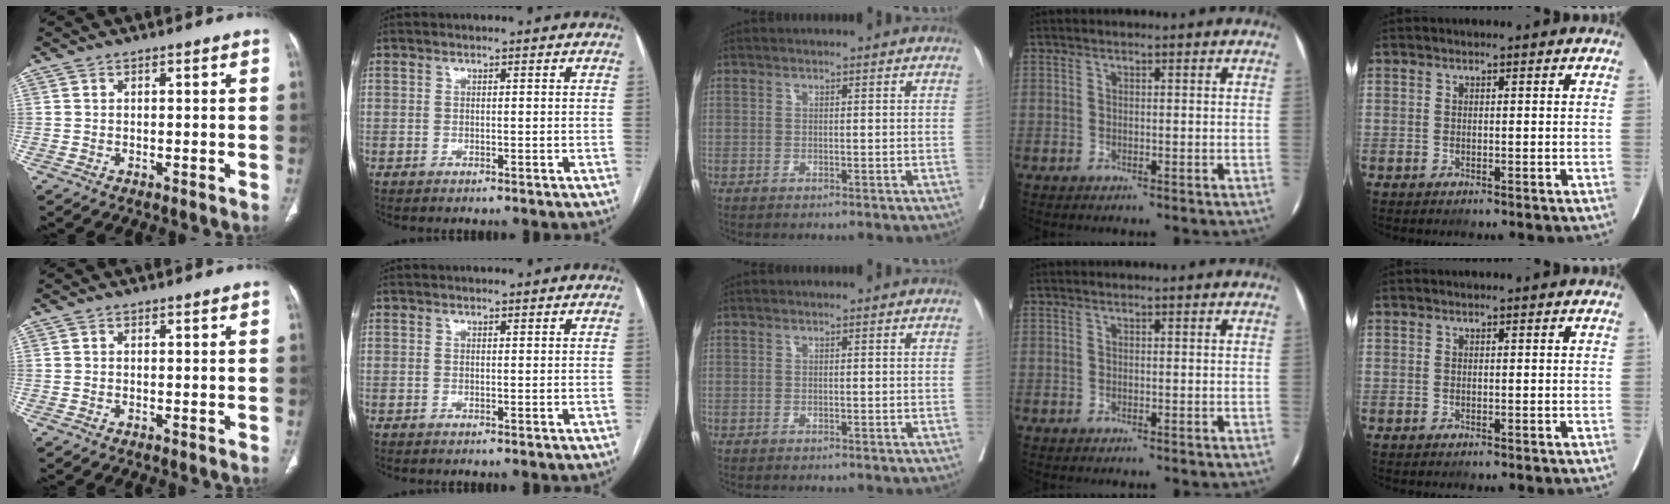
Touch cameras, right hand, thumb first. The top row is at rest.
{}